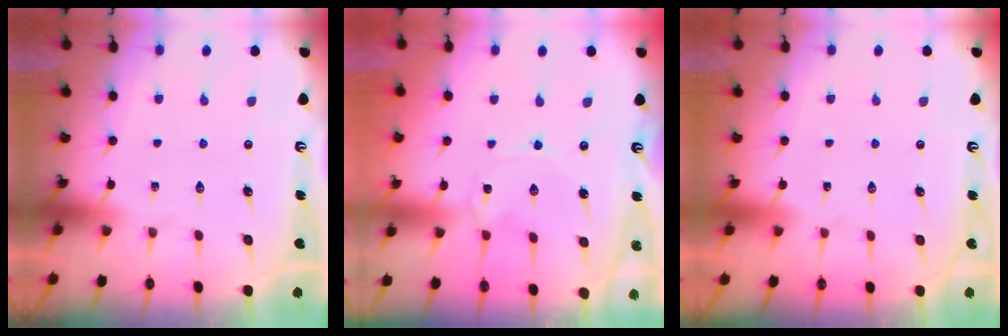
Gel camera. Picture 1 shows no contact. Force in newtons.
{"total": 0.0}
{"total": 1.5, "press": 1.5, "slide": 0.1}